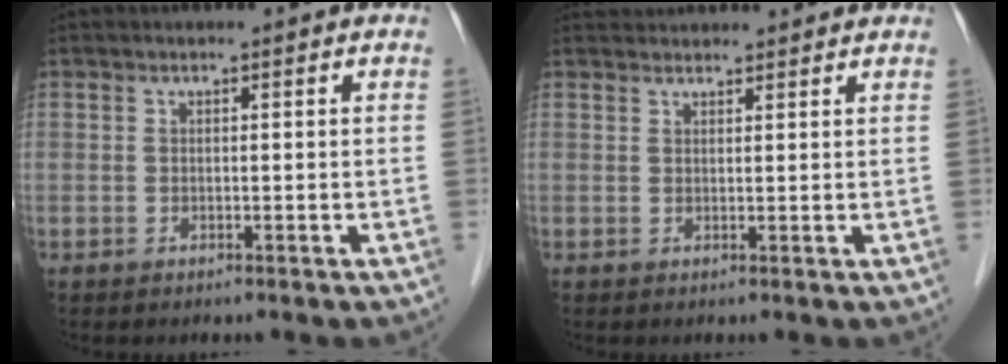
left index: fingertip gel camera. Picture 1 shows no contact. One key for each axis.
{"total": 5.2, "fx": 5.1, "fy": 0.8, "fz": 0.6, "tx": -0.007, "ty": 0.038, "tz": 0.065}